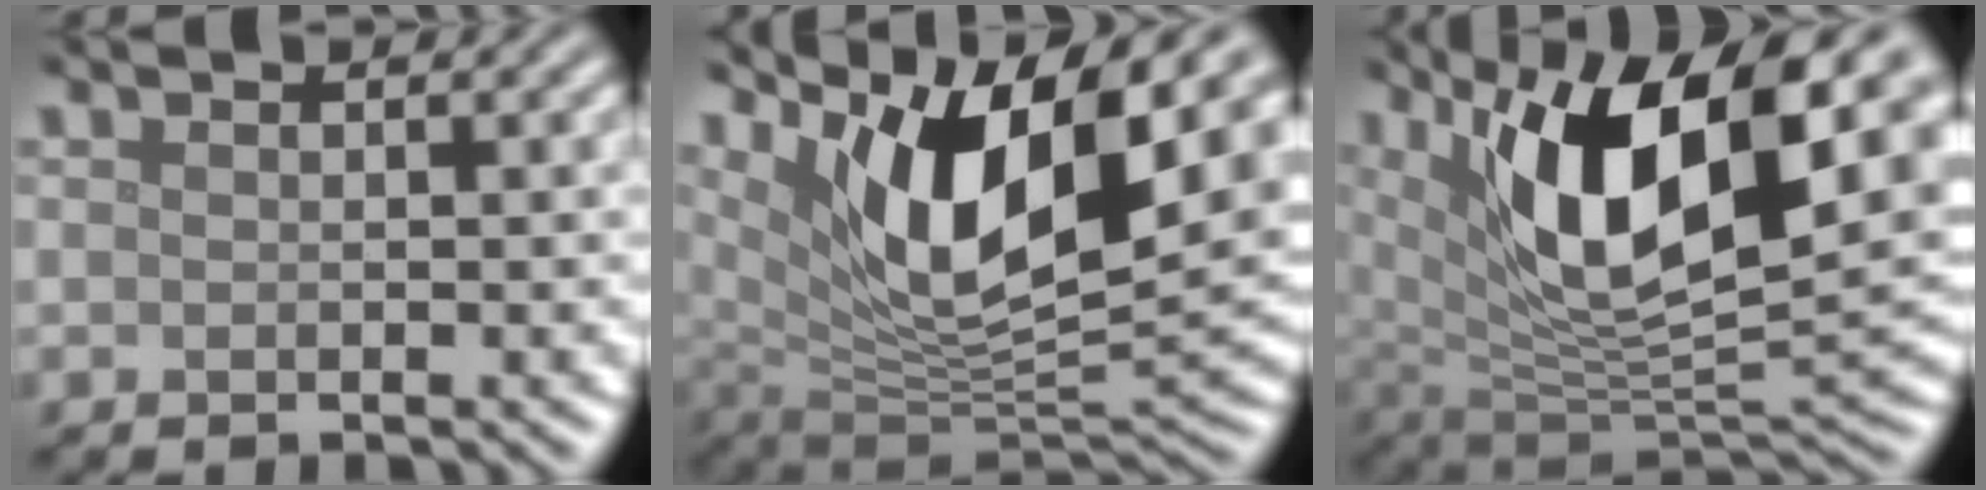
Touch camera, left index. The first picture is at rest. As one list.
[{"total": 13.0, "force": [6.0, 4.6, 10.6], "torque": [-0.179, 0.000, 0.110]}, {"total": 14.6, "force": [5.0, 6.2, 12.2], "torque": [-0.188, -0.005, 0.085]}]